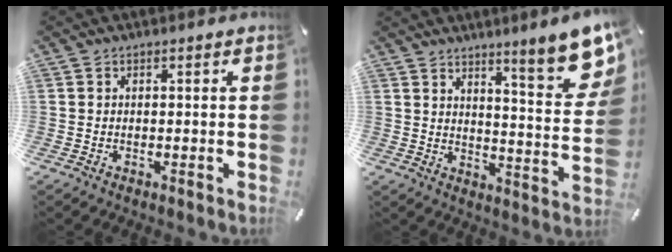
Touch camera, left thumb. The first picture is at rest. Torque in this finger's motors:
{"motor_torque": [2.29, 2.73, 1.31, -1.46, 0.36]}